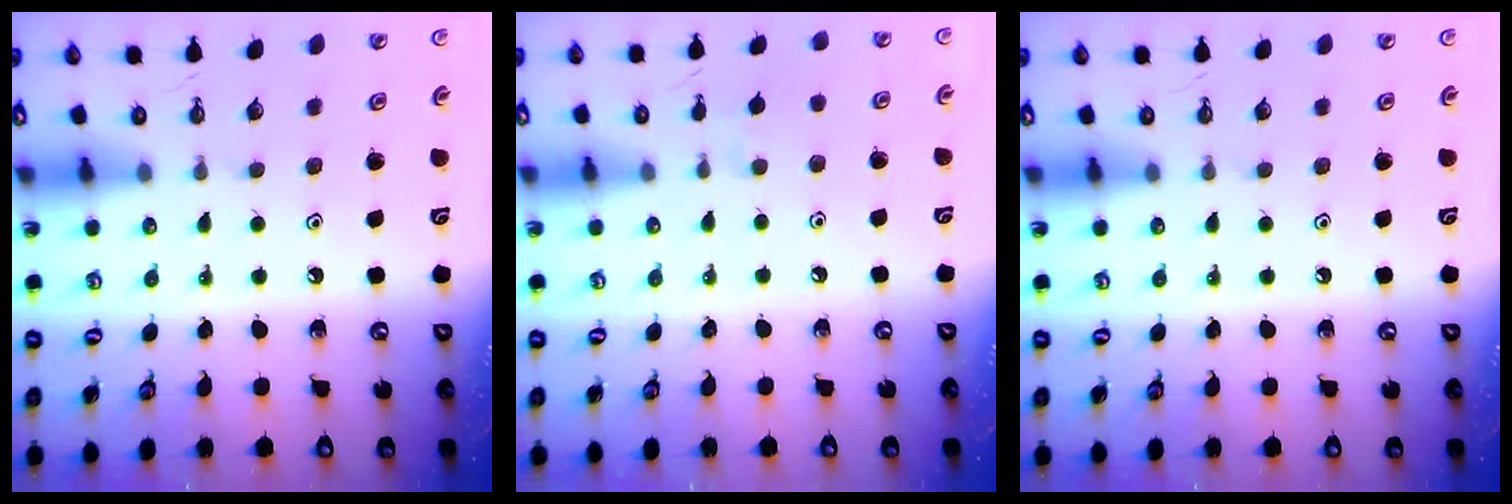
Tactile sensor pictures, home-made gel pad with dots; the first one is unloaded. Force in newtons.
{"total": 5.4, "press": 5.4, "slide": 0.7}
{"total": 0.0}